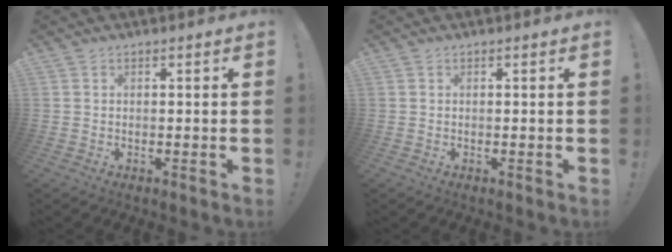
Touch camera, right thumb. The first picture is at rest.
{"total": 0.0}